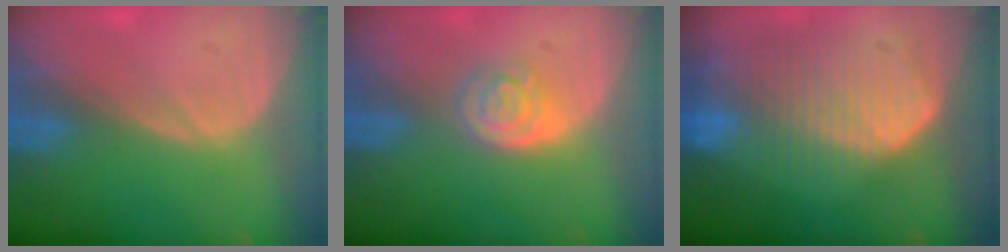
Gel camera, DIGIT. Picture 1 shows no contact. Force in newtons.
{"total": 4.3, "press": 3.8, "slide": 2.0}
{"total": 10.5, "press": 9.2, "slide": 5.1}